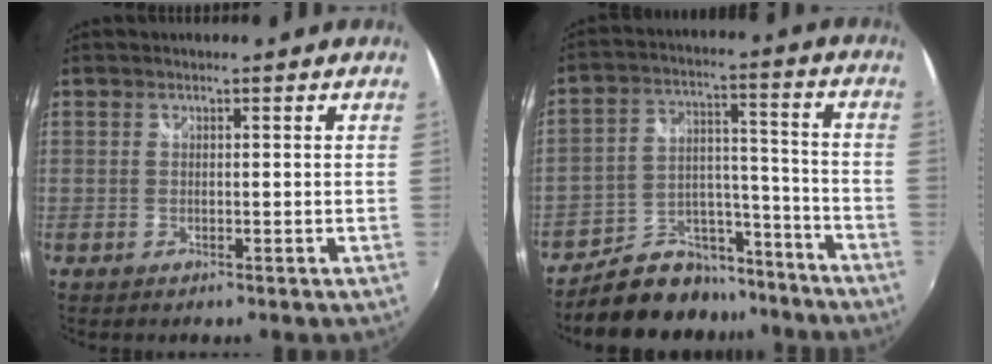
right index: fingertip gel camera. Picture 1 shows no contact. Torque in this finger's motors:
{"motor_torque": [-0.02, -0.02, -0.09, -0.09]}